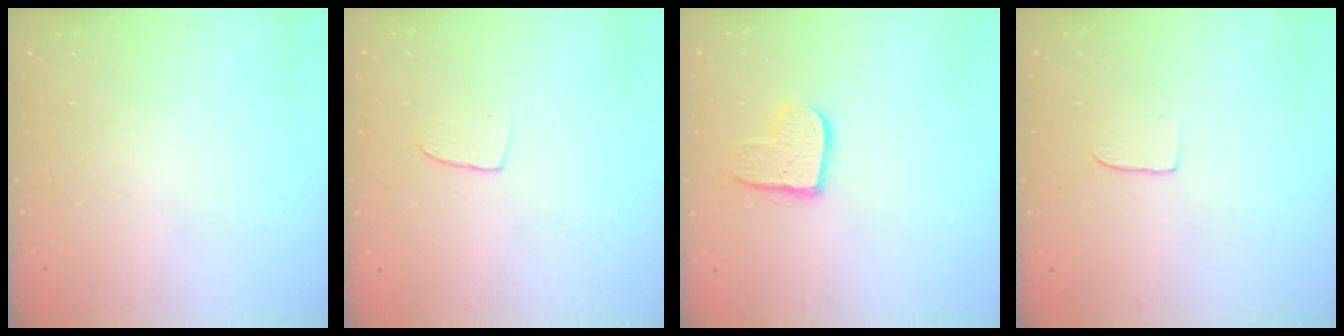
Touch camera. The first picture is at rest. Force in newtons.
{"total": 5.5, "press": 5.5, "slide": 0.4}
{"total": 11.6, "press": 11.6, "slide": 1.0}
{"total": 4.7, "press": 4.7, "slide": 0.4}